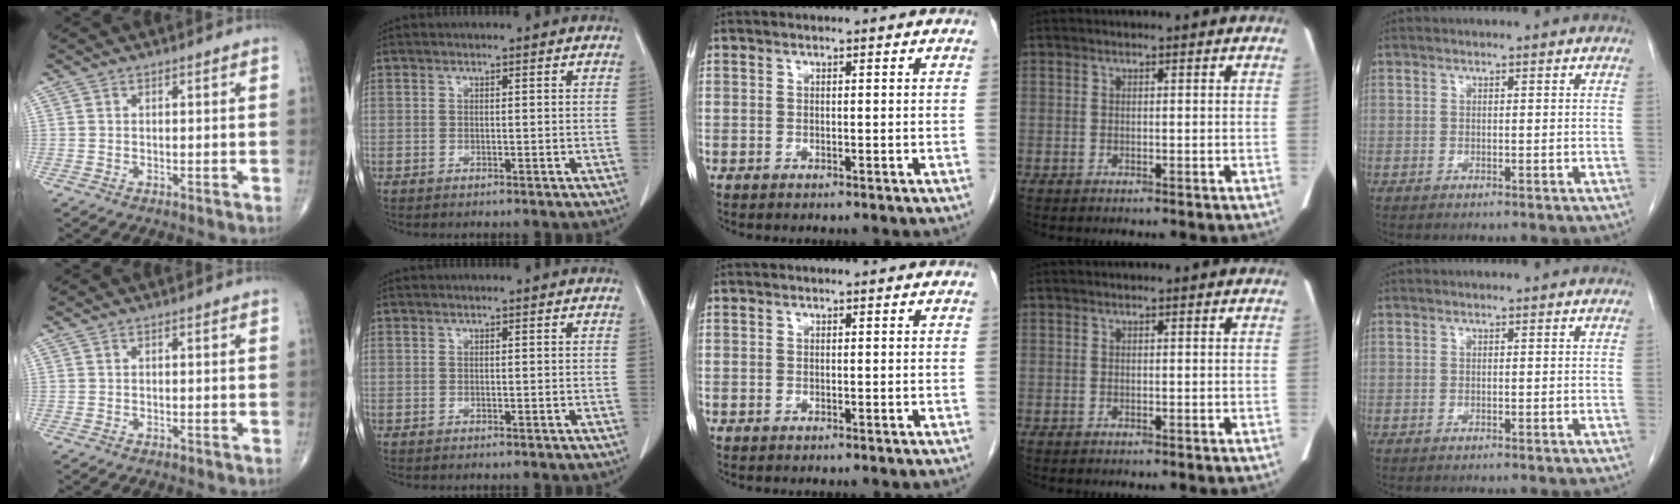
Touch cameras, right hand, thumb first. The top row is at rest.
{}